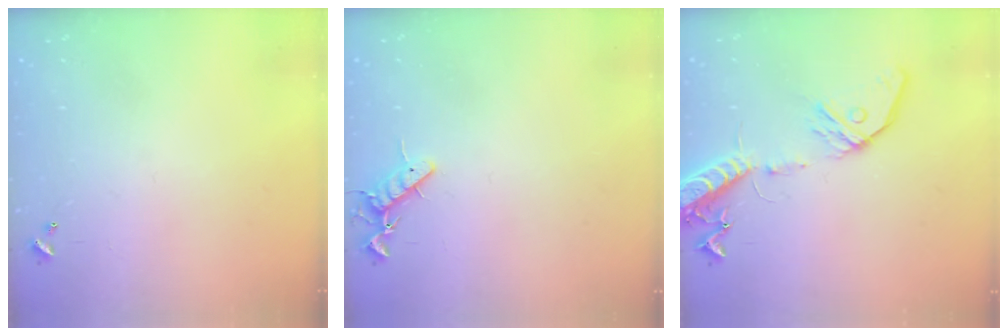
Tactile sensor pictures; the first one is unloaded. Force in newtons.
{"total": 8.6, "press": 8.5, "slide": 1.3}
{"total": 17.0, "press": 16.7, "slide": 3.3}